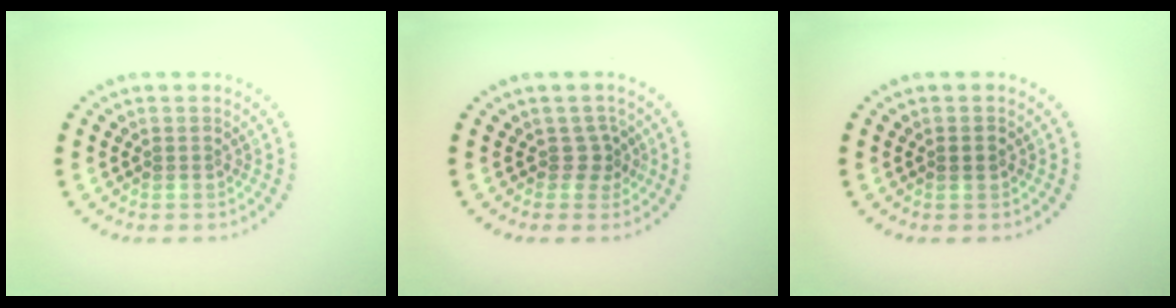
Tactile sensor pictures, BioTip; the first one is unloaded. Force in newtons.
{"total": 1.8, "press": 1.1, "slide": 1.3}
{"total": 0.8, "press": 0.8, "slide": 0.1}